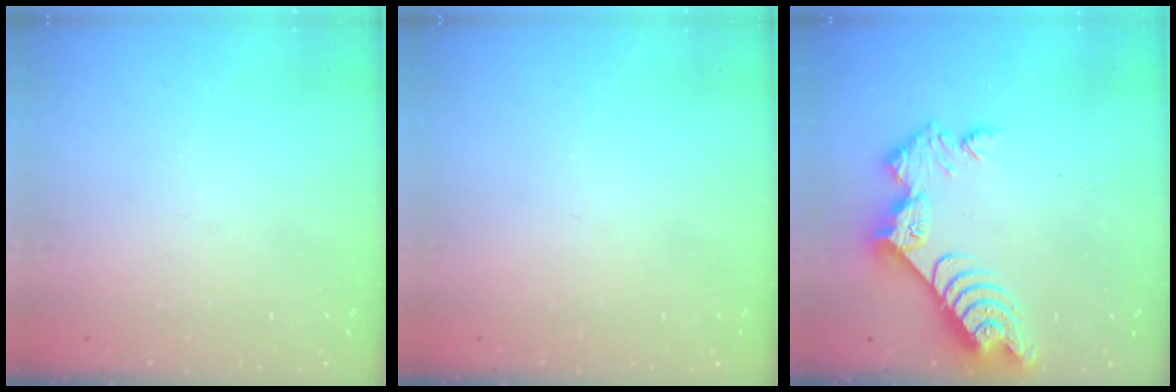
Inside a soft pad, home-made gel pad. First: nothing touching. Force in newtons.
{"total": 0.0}
{"total": 9.6, "press": 9.5, "slide": 0.9}